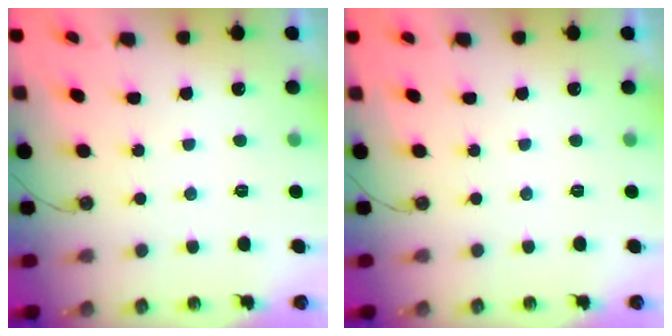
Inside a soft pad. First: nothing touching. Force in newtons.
{"total": 0.0}